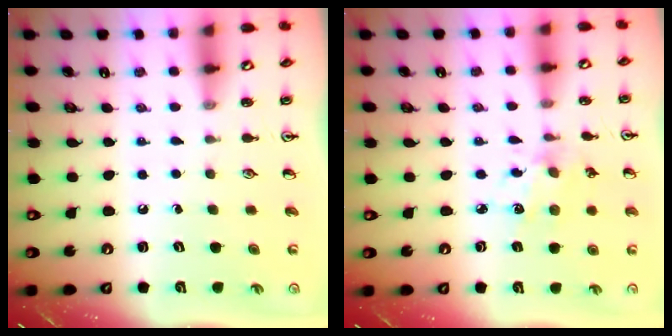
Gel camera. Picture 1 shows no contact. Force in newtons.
{"total": 4.4, "press": 4.3, "slide": 0.4}